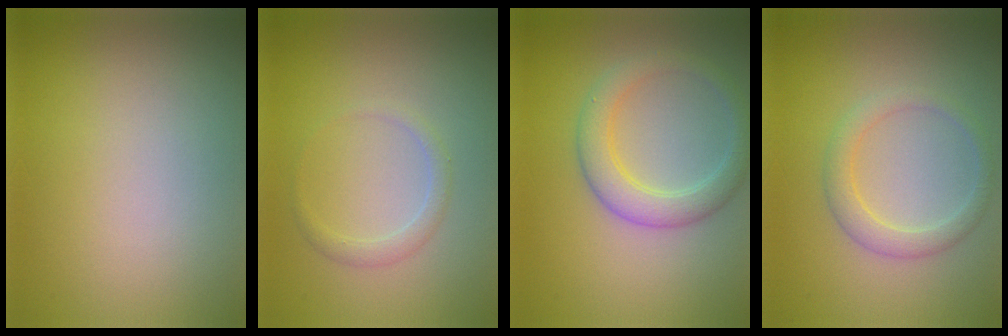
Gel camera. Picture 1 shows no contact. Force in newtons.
{"total": 1.3, "press": 1.3, "slide": 0.1}
{"total": 3.6, "press": 3.6, "slide": 0.3}
{"total": 2.3, "press": 2.3, "slide": 0.1}